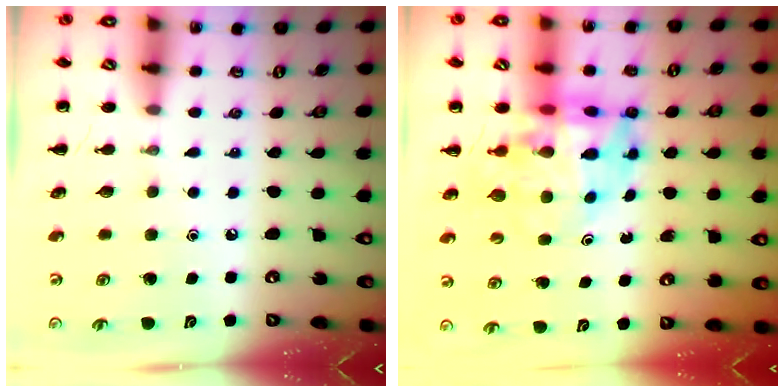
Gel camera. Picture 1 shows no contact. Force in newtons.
{"total": 12.4, "press": 11.8, "slide": 3.6}